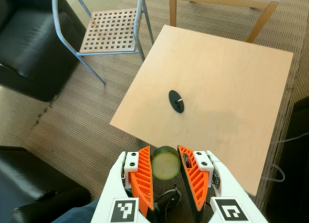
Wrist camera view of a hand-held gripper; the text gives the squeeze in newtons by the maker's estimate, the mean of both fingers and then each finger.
{"total": 9.7, "left": 9.9, "right": 9.5}